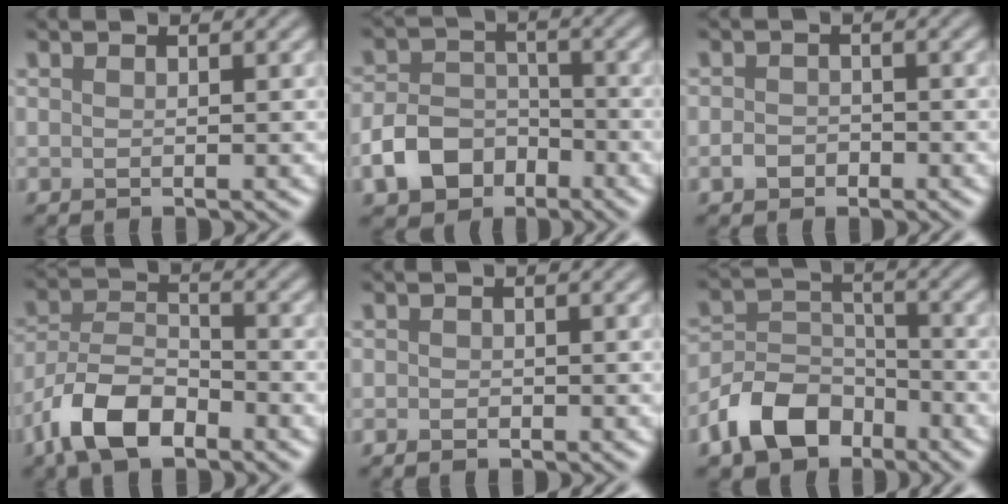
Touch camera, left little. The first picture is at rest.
{"total": 5.3, "force": [-2.7, 3.7, 2.5], "torque": [-0.044, -0.003, -0.055]}
{"total": 1.5, "force": [-0.8, 1.2, 0.6], "torque": [-0.006, 0.000, -0.018]}
{"total": 6.8, "force": [-4.3, 3.3, 4.2], "torque": [-0.072, 0.003, -0.090]}
{"total": 0.7, "force": [-0.4, 0.4, 0.4], "torque": [-0.003, -0.004, -0.006]}
{"total": 6.9, "force": [-4.3, 4.3, 3.1], "torque": [-0.053, -0.003, -0.093]}